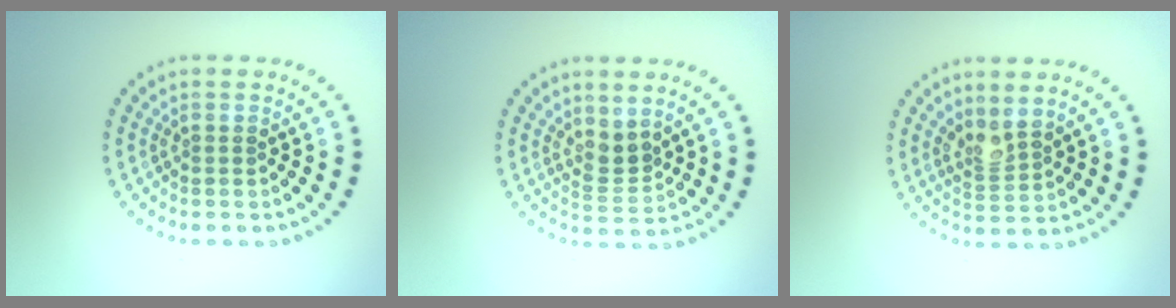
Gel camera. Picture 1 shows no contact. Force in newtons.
{"total": 2.3, "press": 1.7, "slide": 1.5}
{"total": 2.1, "press": 1.6, "slide": 1.3}